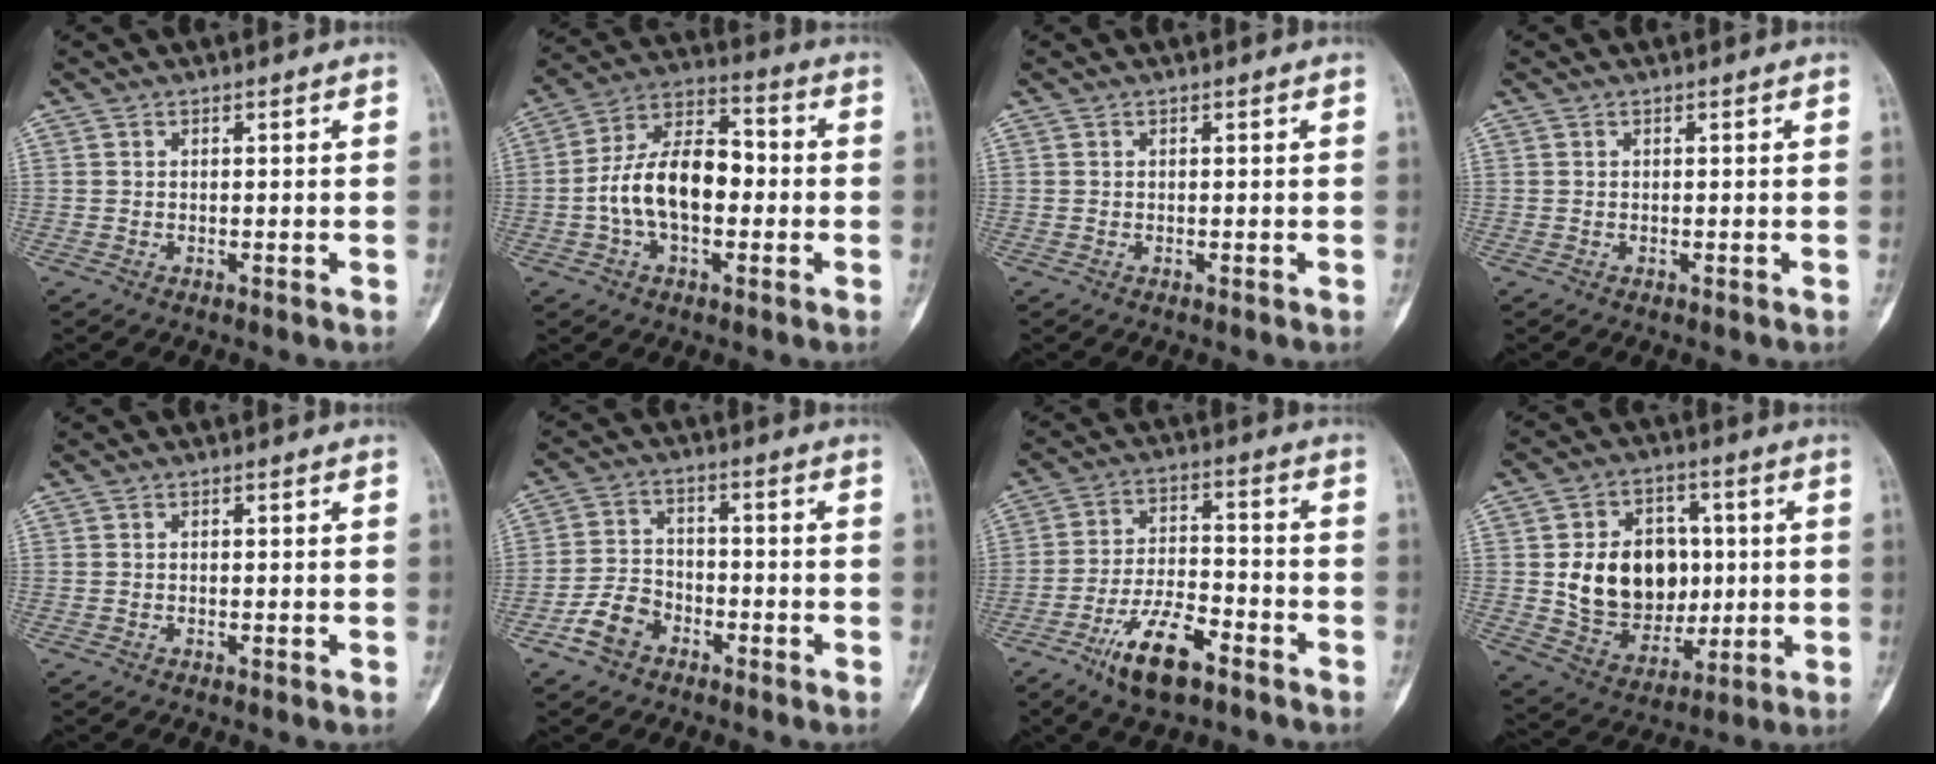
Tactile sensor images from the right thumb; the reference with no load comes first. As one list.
[{"total": 14.6, "force": [-1.6, 8.5, 11.7], "torque": [-0.197, 0.042, -0.035]}, {"total": 0.0}, {"total": 0.0}, {"total": 0.0}, {"total": 6.7, "force": [-3.8, 4.7, 2.9], "torque": [-0.043, 0.029, -0.074]}, {"total": 11.5, "force": [-7.0, 4.4, 8.1], "torque": [-0.141, 0.039, -0.125]}, {"total": 16.8, "force": [1.1, 12.9, 10.7], "torque": [-0.125, -0.001, 0.035]}]